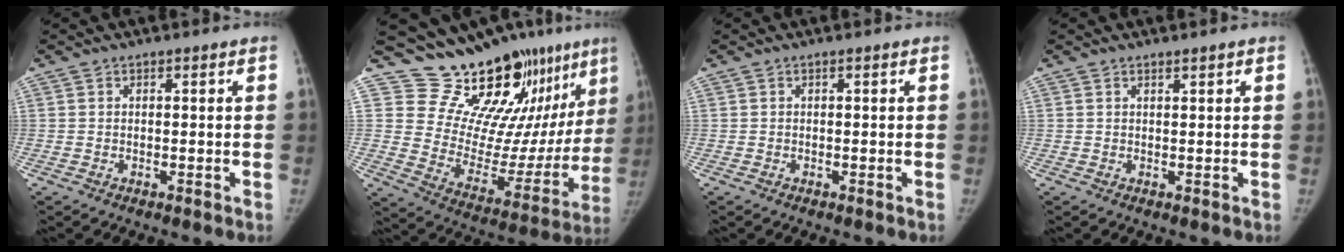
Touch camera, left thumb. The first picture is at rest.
{"total": 21.3, "force": [17.2, 7.1, 10.4], "torque": [-0.095, -0.121, 0.256]}
{"total": 0.0}
{"total": 0.8, "force": [0.7, 0.1, 0.4], "torque": [-0.005, -0.004, 0.012]}